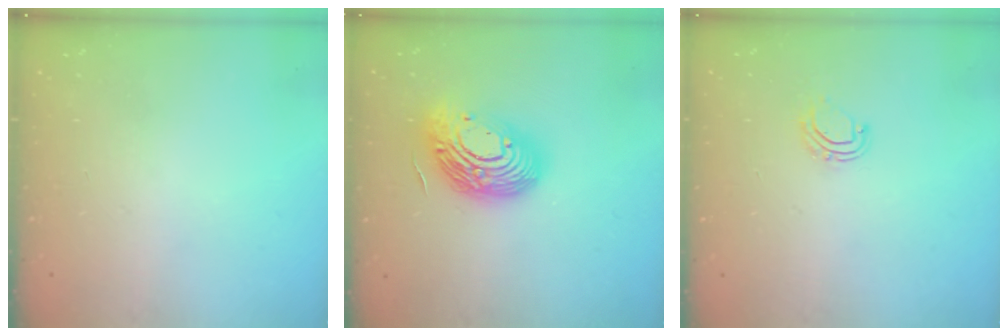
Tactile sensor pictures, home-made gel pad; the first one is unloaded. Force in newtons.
{"total": 17.5, "press": 17.5, "slide": 1.3}
{"total": 6.4, "press": 6.4, "slide": 0.4}